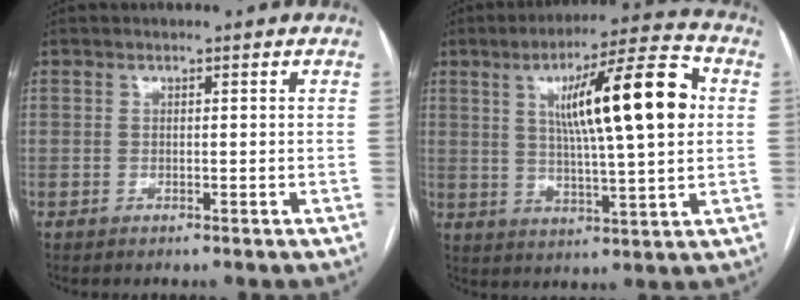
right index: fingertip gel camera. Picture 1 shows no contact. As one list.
[{"total": 16.4, "force": [3.6, 1.5, 16.0], "torque": [-0.250, 0.021, 0.056]}]